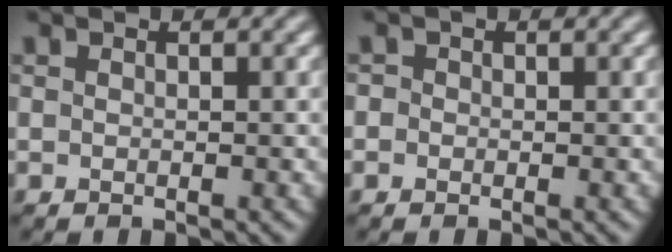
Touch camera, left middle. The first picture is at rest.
{"total": 0.6, "force": [0.0, 0.6, 0.1], "torque": [-0.001, -0.004, -0.005]}